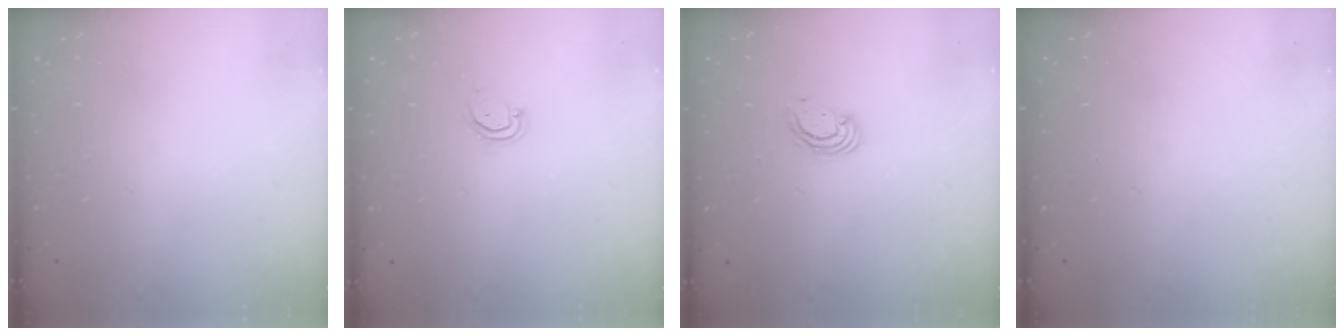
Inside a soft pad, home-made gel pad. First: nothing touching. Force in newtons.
{"total": 2.5, "press": 2.5, "slide": 0.1}
{"total": 3.8, "press": 3.8, "slide": 0.1}
{"total": 0.0}